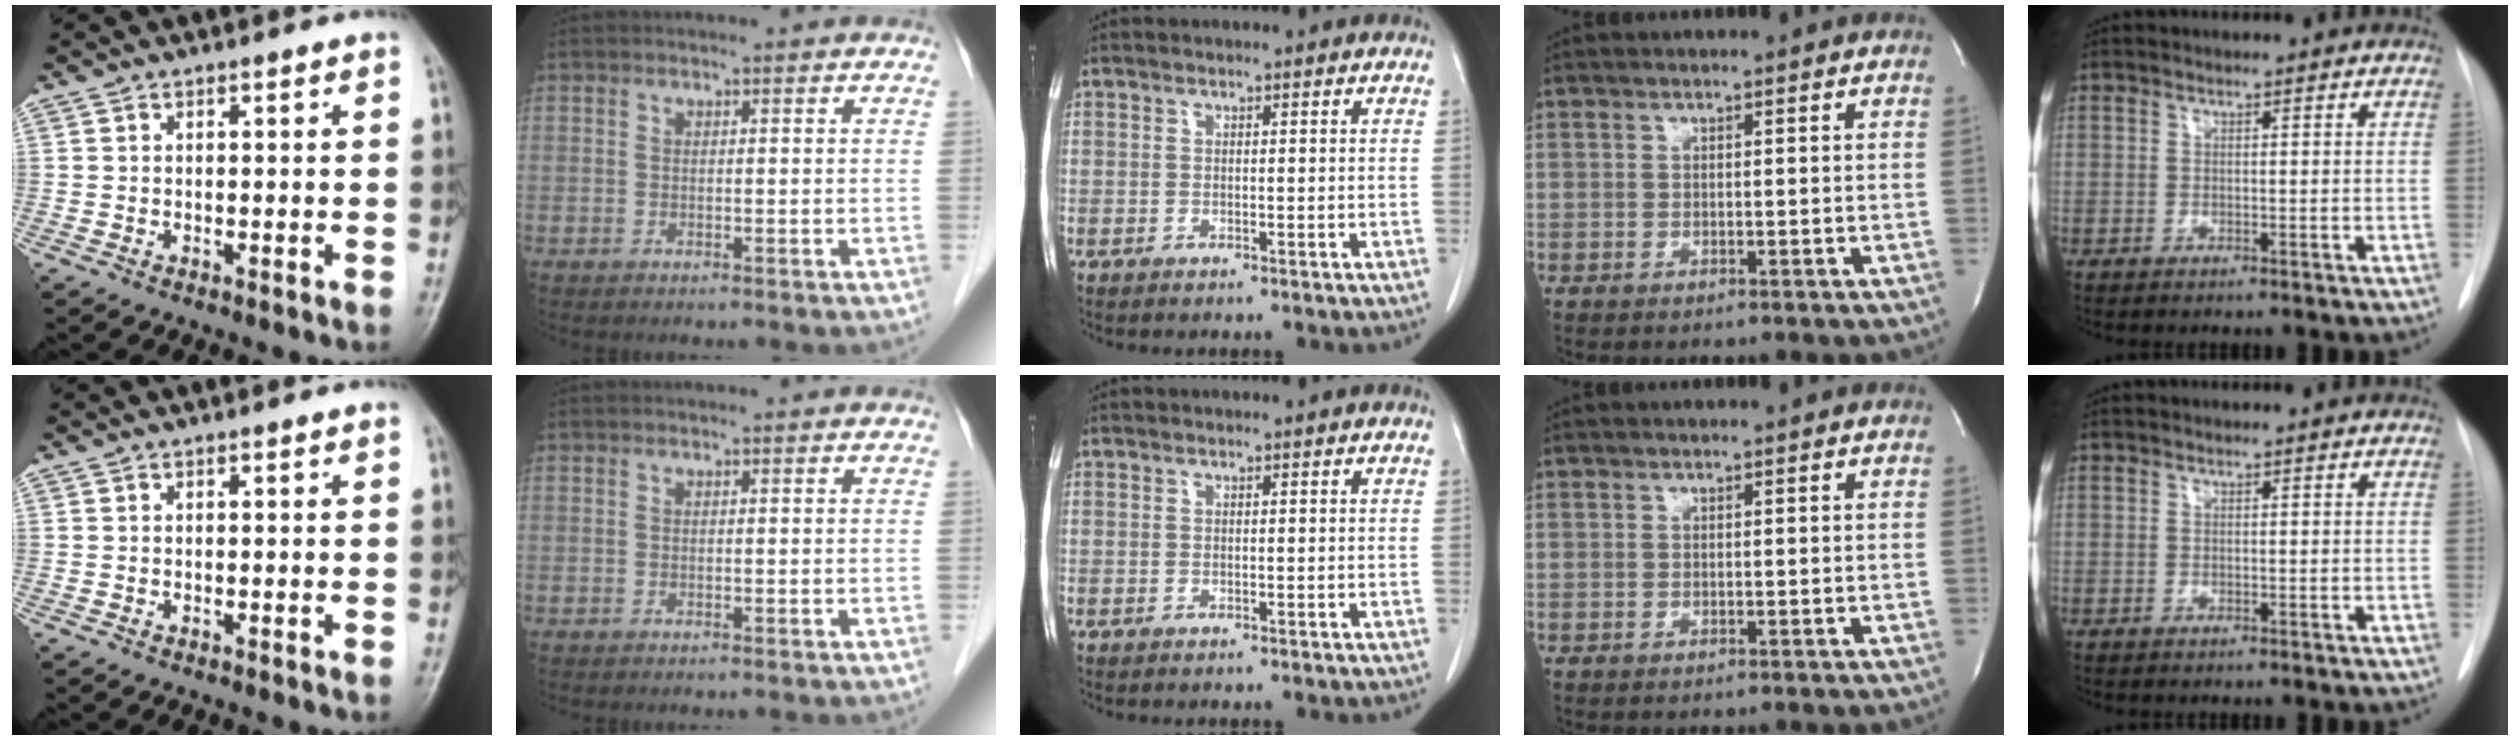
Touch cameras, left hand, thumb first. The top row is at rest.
{}